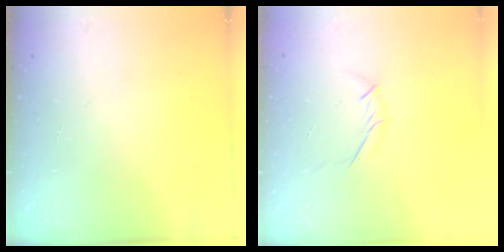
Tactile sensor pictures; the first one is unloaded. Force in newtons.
{"total": 3.8, "press": 3.7, "slide": 1.0}